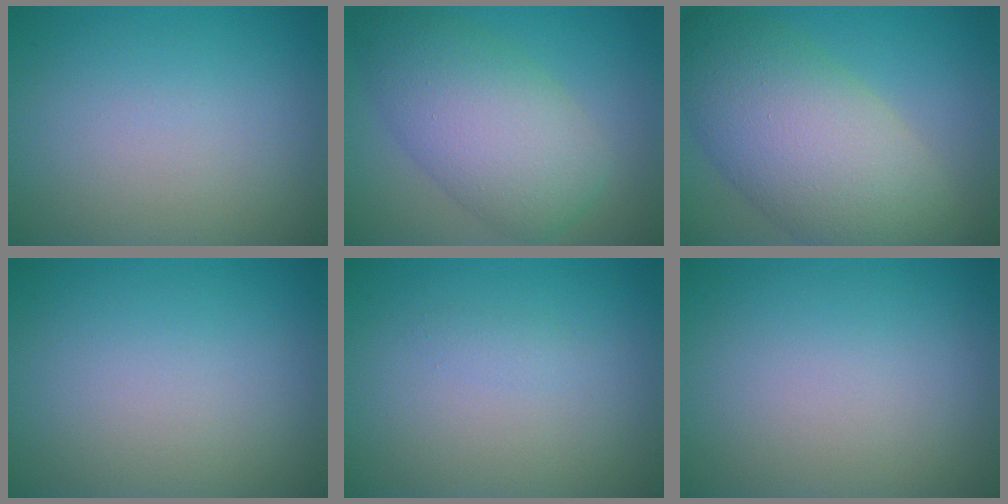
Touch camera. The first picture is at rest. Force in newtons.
{"total": 7.8, "press": 7.7, "slide": 0.3}
{"total": 11.2, "press": 11.2, "slide": 0.3}
{"total": 0.0}
{"total": 0.6, "press": 0.6, "slide": 0.0}
{"total": 0.0}